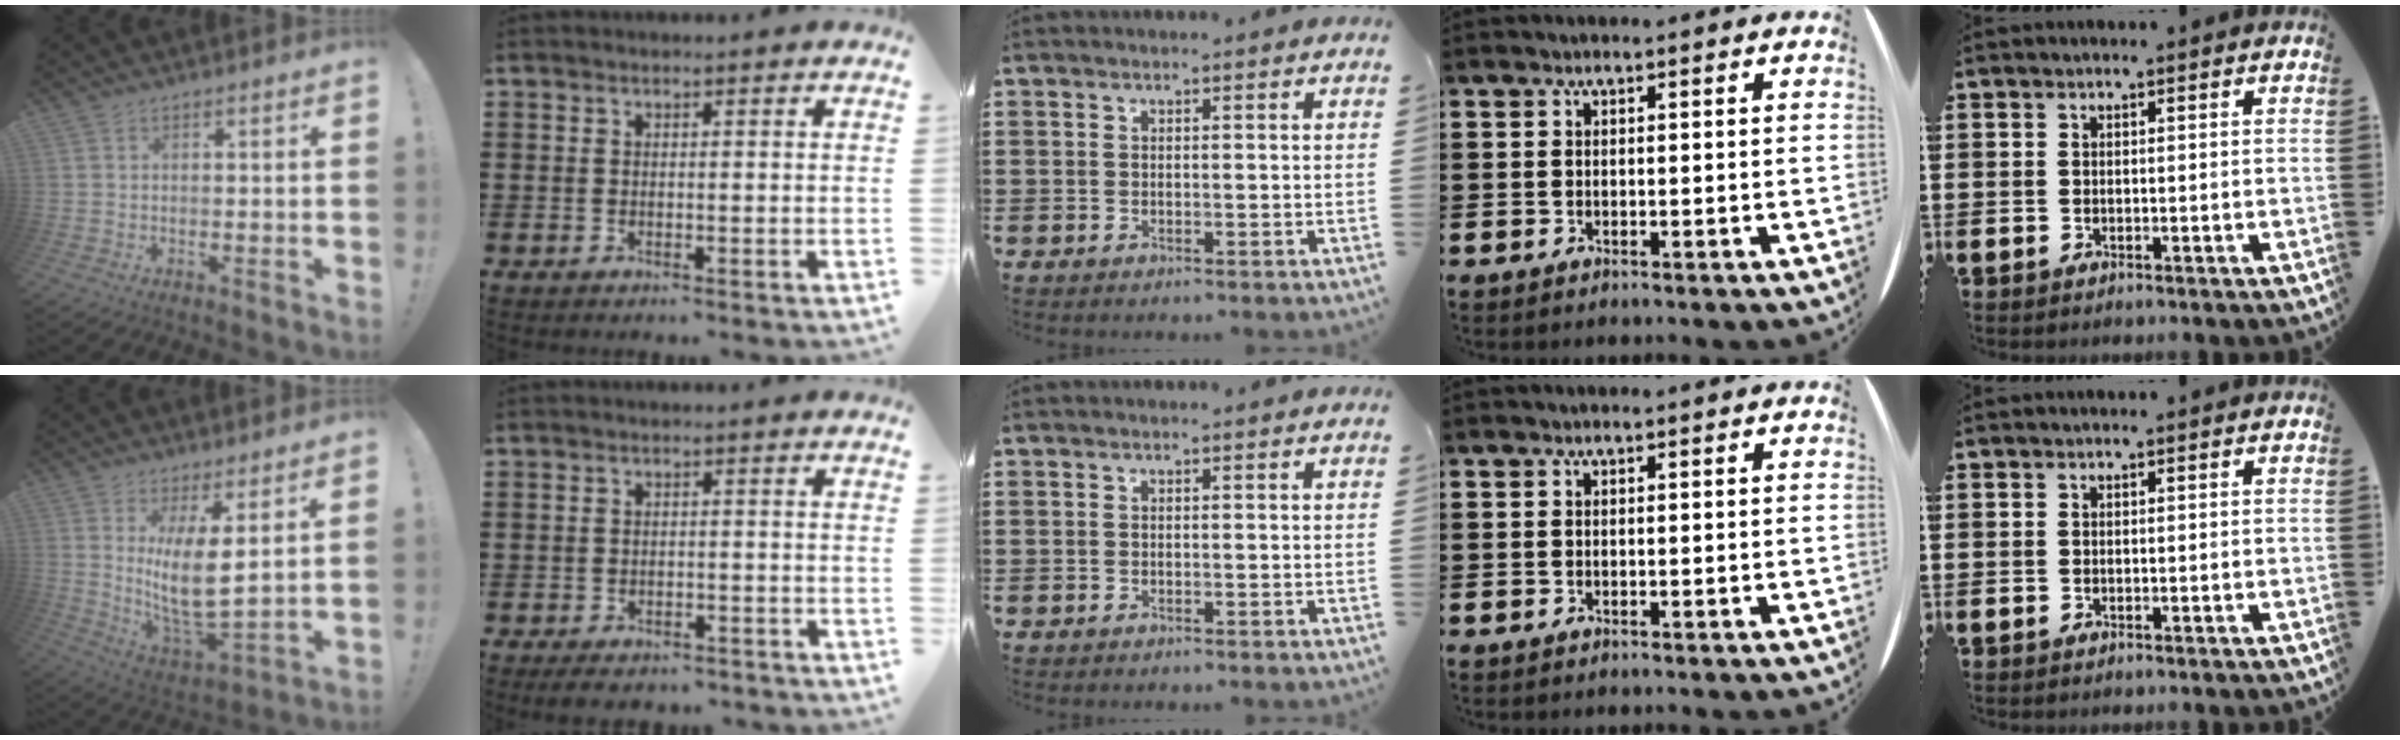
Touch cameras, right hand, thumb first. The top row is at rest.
{"thumb": {"total": 13.2, "force": [4.4, 4.0, 11.8], "torque": [-0.220, -0.052, 0.072]}, "index": {"total": 2.4, "force": [-2.3, 0.4, 0.6], "torque": [-0.021, -0.003, -0.049]}}